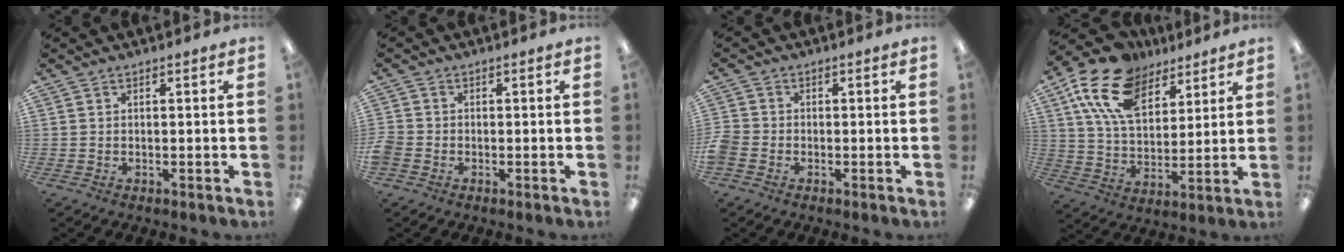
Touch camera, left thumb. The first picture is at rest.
{"total": 2.8, "force": [-1.2, 2.2, 1.1], "torque": [-0.016, 0.008, -0.022]}
{"total": 3.2, "force": [-1.5, 2.5, 1.3], "torque": [-0.025, 0.007, -0.027]}
{"total": 17.0, "force": [9.9, 10.0, 9.6], "torque": [-0.196, -0.029, 0.184]}